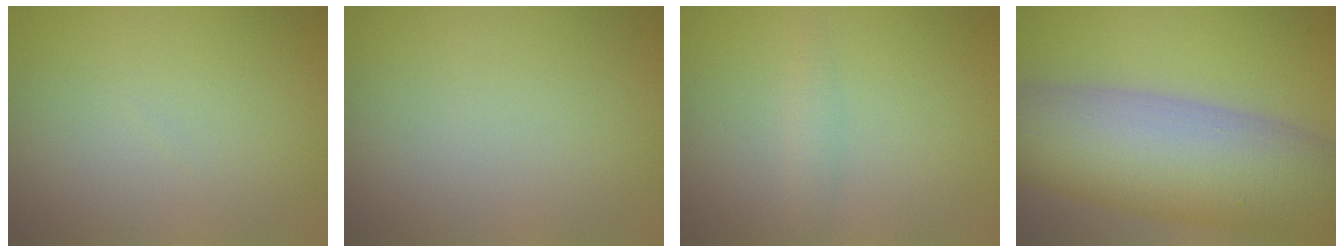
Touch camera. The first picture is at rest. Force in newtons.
{"total": 0.0}
{"total": 1.0, "press": 1.0, "slide": 0.0}
{"total": 13.8, "press": 13.8, "slide": 0.7}